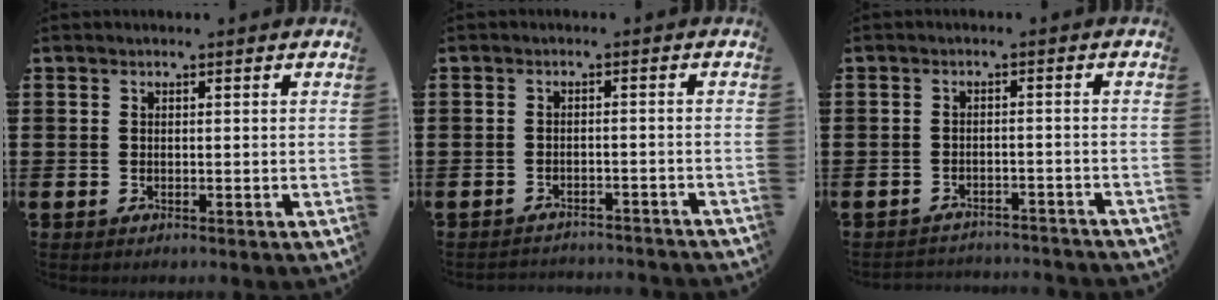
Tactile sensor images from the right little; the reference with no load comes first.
{"total": 1.8, "force": [-1.8, -0.1, -0.2], "torque": [-0.003, 0.004, -0.039]}
{"total": 2.0, "force": [-2.0, 0.0, -0.1], "torque": [-0.004, 0.003, -0.044]}